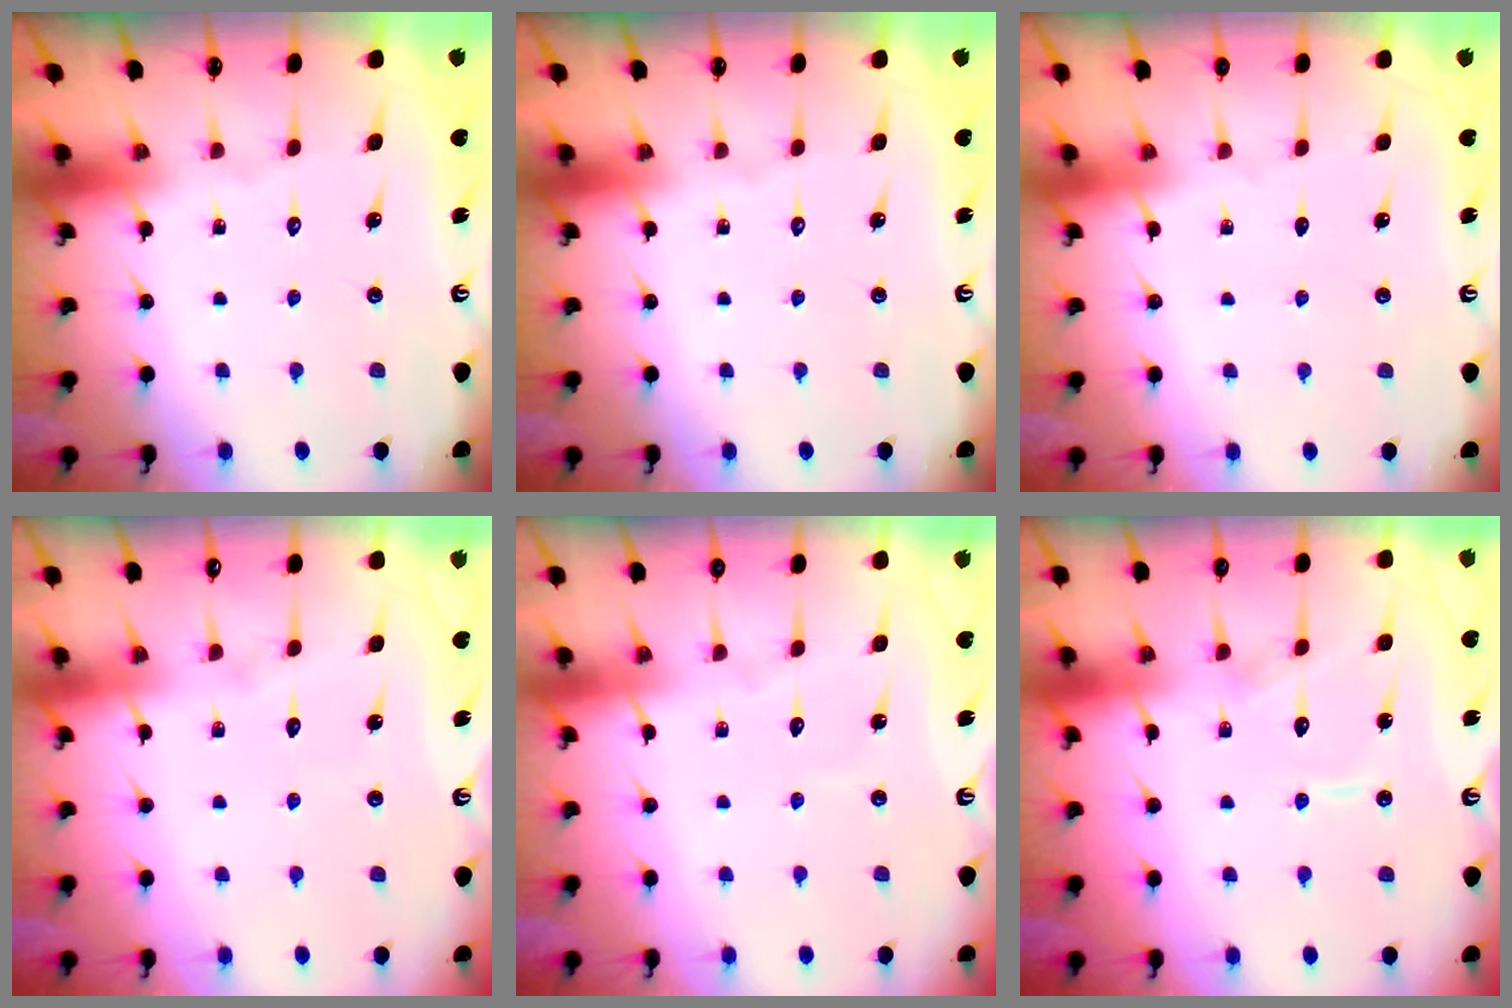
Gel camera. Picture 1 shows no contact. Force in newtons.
{"total": 0.0}
{"total": 0.7, "press": 0.7, "slide": 0.2}
{"total": 3.2, "press": 3.2, "slide": 0.3}
{"total": 2.1, "press": 2.1, "slide": 0.2}
{"total": 7.7, "press": 7.7, "slide": 0.7}